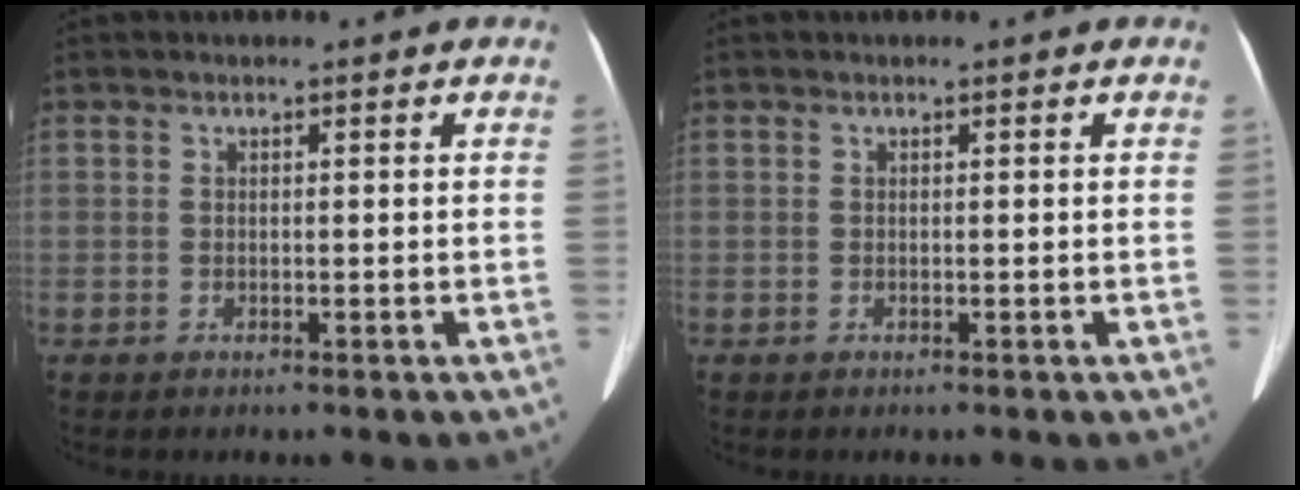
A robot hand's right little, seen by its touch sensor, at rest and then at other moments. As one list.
[{"total": 0.0}]